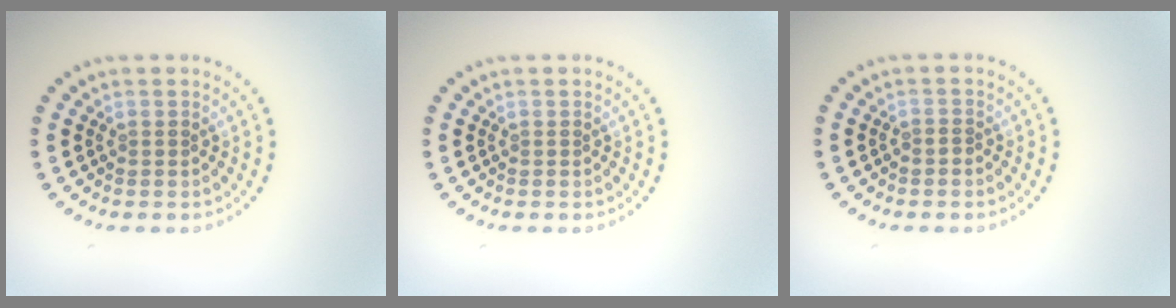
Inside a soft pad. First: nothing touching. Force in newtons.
{"total": 0.0}
{"total": 0.5, "press": 0.2, "slide": 0.5}